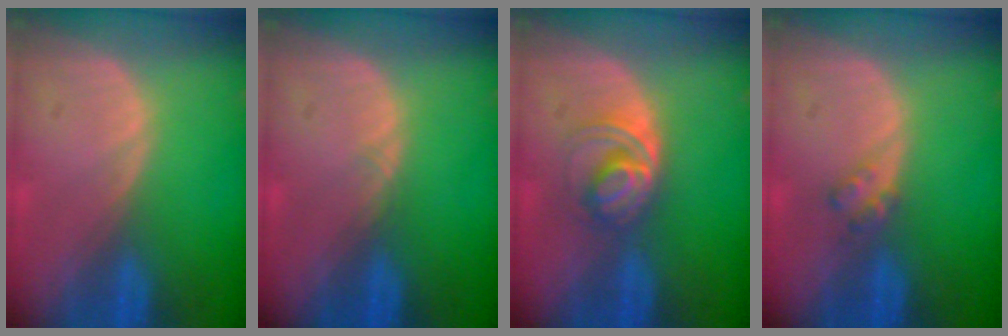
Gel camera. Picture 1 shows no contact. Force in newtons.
{"total": 0.5, "press": 0.5, "slide": 0.1}
{"total": 5.0, "press": 4.9, "slide": 1.0}
{"total": 2.0, "press": 2.0, "slide": 0.2}